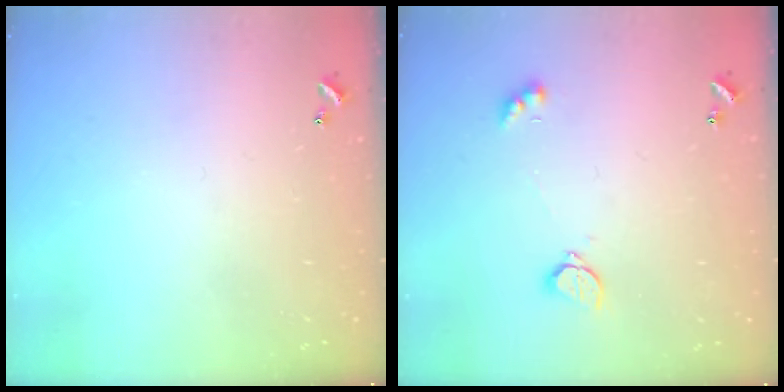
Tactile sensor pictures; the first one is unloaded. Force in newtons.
{"total": 2.4, "press": 2.3, "slide": 0.8}